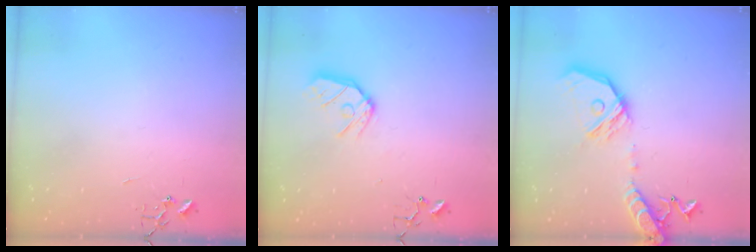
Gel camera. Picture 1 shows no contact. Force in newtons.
{"total": 11.0, "press": 11.0, "slide": 1.3}
{"total": 18.2, "press": 17.9, "slide": 3.1}